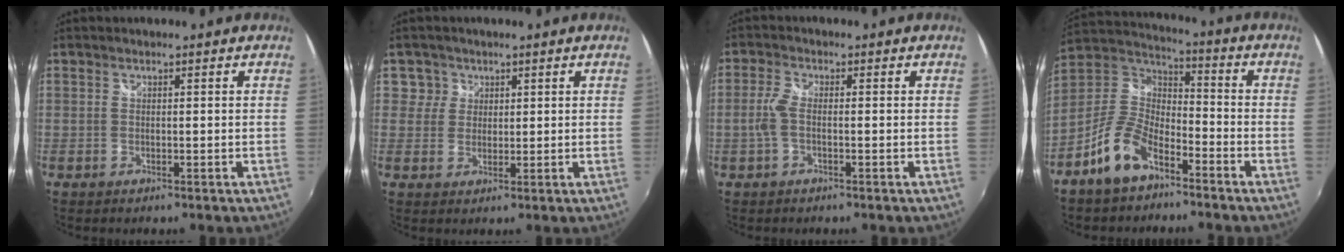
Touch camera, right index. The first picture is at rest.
{"total": 3.6, "force": [1.3, 3.4, 0.1], "torque": [0.020, 0.016, 0.019]}
{"total": 3.4, "force": [-0.7, 1.0, 3.1], "torque": [-0.075, 0.004, -0.014]}
{"total": 11.9, "force": [-7.1, 6.1, 7.3], "torque": [-0.163, 0.013, -0.139]}